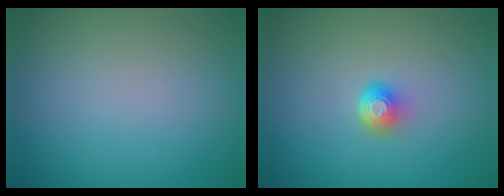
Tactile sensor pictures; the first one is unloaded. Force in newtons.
{"total": 2.0, "press": 1.4, "slide": 1.4}